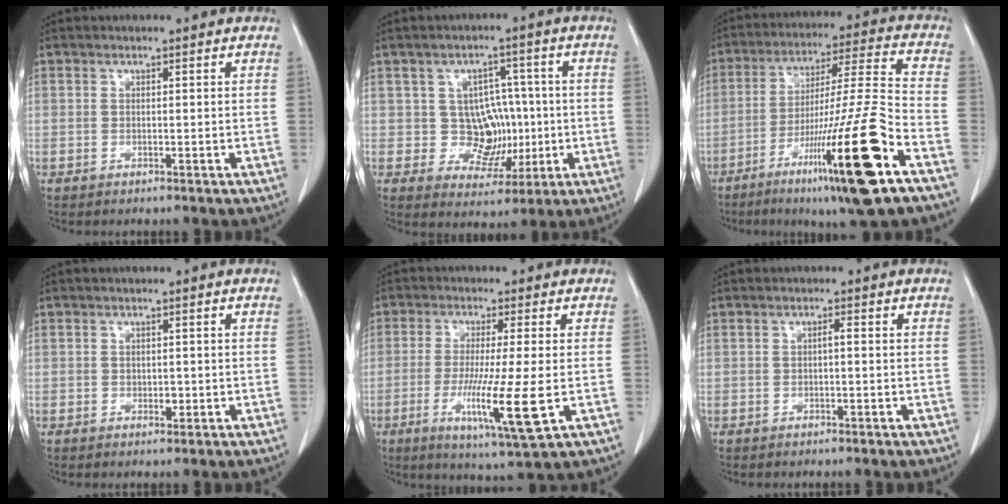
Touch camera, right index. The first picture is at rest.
{"total": 4.9, "force": [-0.1, 4.0, 2.8], "torque": [-0.031, 0.010, 0.008]}
{"total": 20.9, "force": [-10.2, -0.4, 18.3], "torque": [-0.293, -0.032, -0.172]}
{"total": 1.0, "force": [-0.2, 0.8, 0.6], "torque": [-0.009, 0.000, -0.003]}
{"total": 10.8, "force": [-2.7, -0.3, 10.4], "torque": [-0.192, -0.035, -0.049]}
{"total": 0.8, "force": [-0.1, 0.1, 0.8], "torque": [-0.012, 0.002, -0.002]}